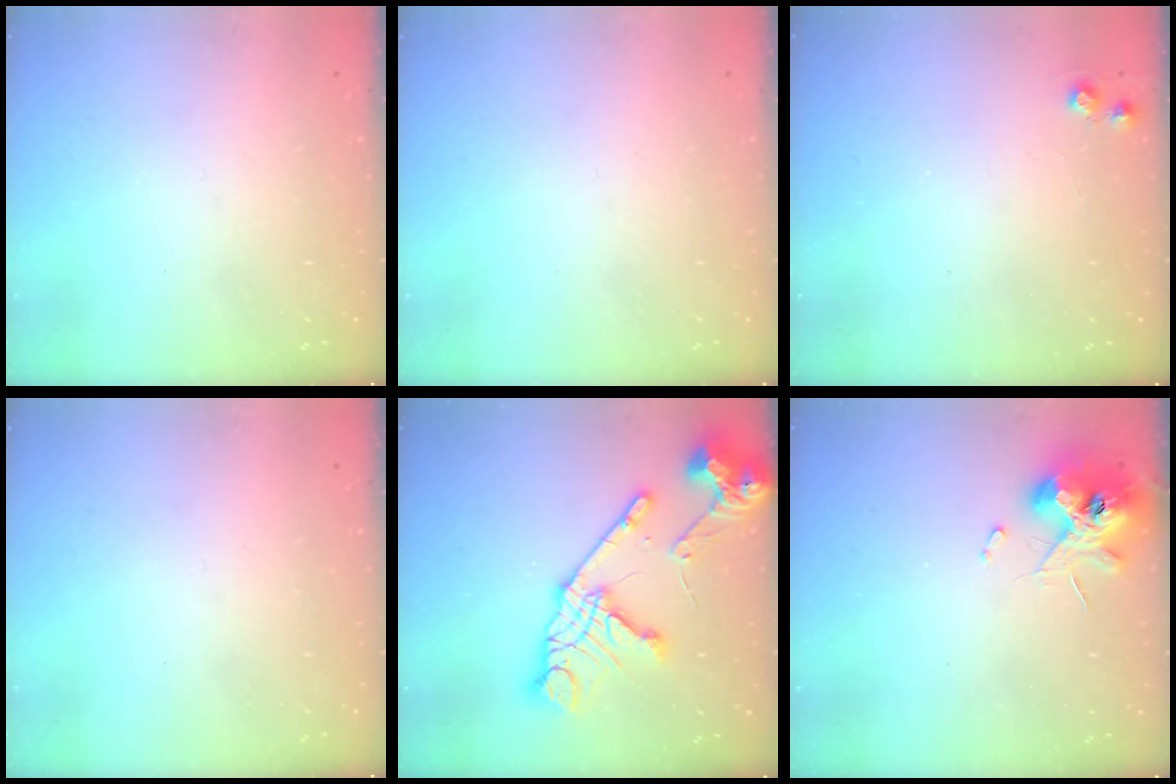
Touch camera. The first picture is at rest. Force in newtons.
{"total": 0.0}
{"total": 5.5, "press": 5.5, "slide": 0.7}
{"total": 0.0}
{"total": 20.0, "press": 19.9, "slide": 2.5}
{"total": 11.2, "press": 11.1, "slide": 1.5}